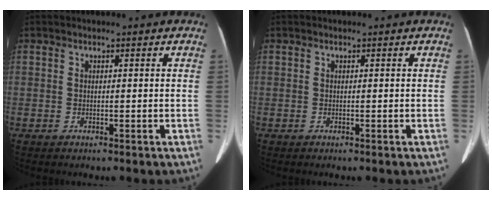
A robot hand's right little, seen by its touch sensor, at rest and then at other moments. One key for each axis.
{"total": 0.0}